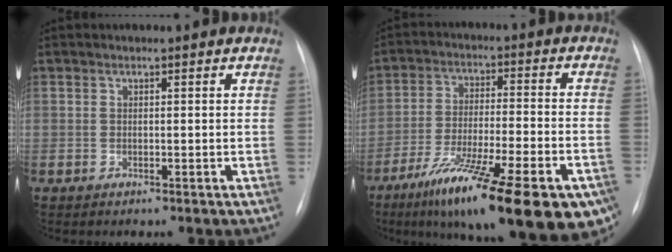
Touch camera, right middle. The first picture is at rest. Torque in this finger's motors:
{"motor_torque": [1.31, -0.83, 0.44, 0.21]}